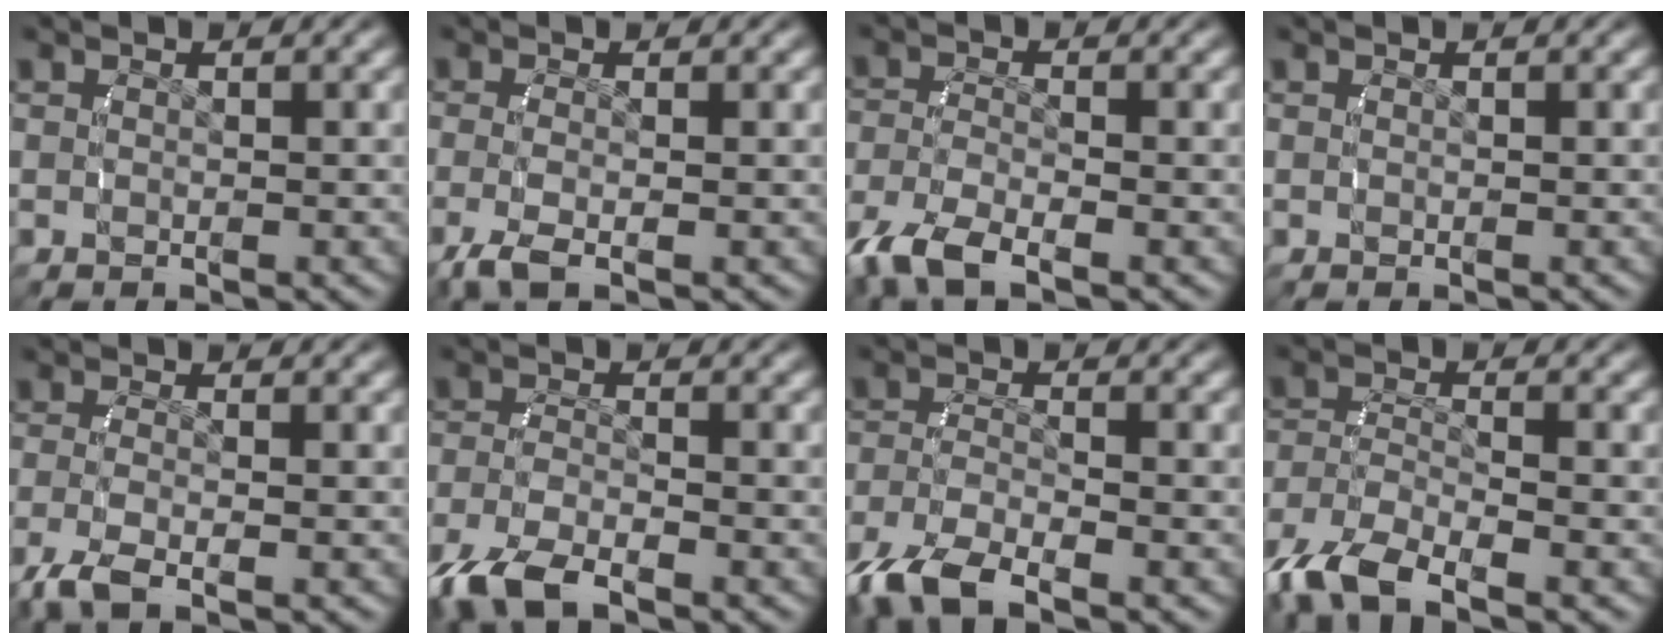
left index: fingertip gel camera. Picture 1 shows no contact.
{"total": 2.8, "force": [-1.2, 0.9, 2.4], "torque": [-0.063, -0.017, -0.007]}
{"total": 5.5, "force": [-2.7, 3.2, 3.6], "torque": [-0.100, -0.034, -0.026]}
{"total": 0.0}
{"total": 3.6, "force": [-1.6, 1.4, 2.9], "torque": [-0.074, -0.022, -0.011]}
{"total": 5.7, "force": [-3.2, 3.0, 3.5], "torque": [-0.096, -0.031, -0.035]}
{"total": 7.0, "force": [-3.9, 4.0, 4.2], "torque": [-0.112, -0.041, -0.042]}
{"total": 6.8, "force": [-3.3, 4.4, 4.1], "torque": [-0.108, -0.037, -0.037]}